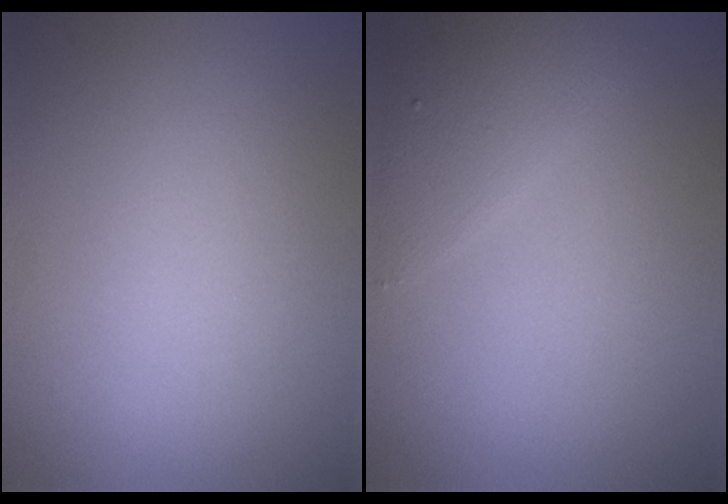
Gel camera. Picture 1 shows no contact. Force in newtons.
{"total": 2.6, "press": 2.6, "slide": 0.1}